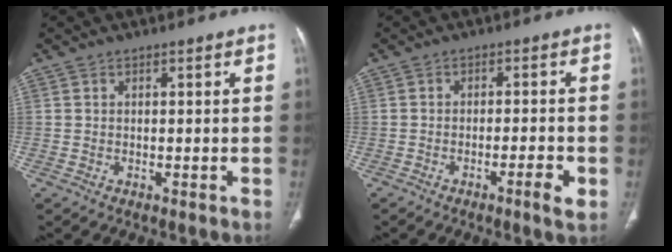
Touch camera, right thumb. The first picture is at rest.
{"total": 4.1, "force": [-1.8, 0.5, 3.6], "torque": [-0.061, 0.006, -0.030]}